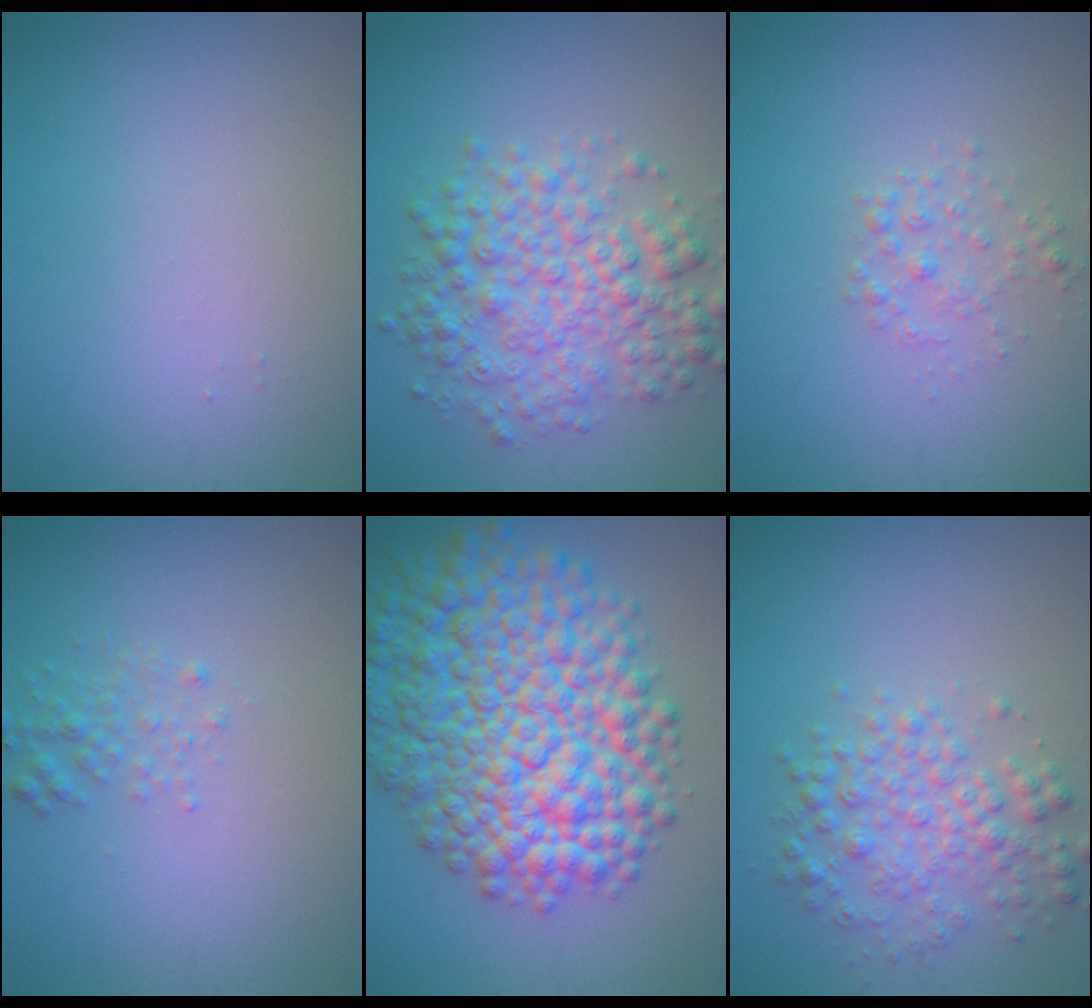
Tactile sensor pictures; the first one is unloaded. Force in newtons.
{"total": 5.9, "press": 5.9, "slide": 0.0}
{"total": 1.5, "press": 1.5, "slide": 0.0}
{"total": 1.4, "press": 1.4, "slide": 0.1}
{"total": 12.9, "press": 12.9, "slide": 0.3}
{"total": 3.5, "press": 3.5, "slide": 0.0}